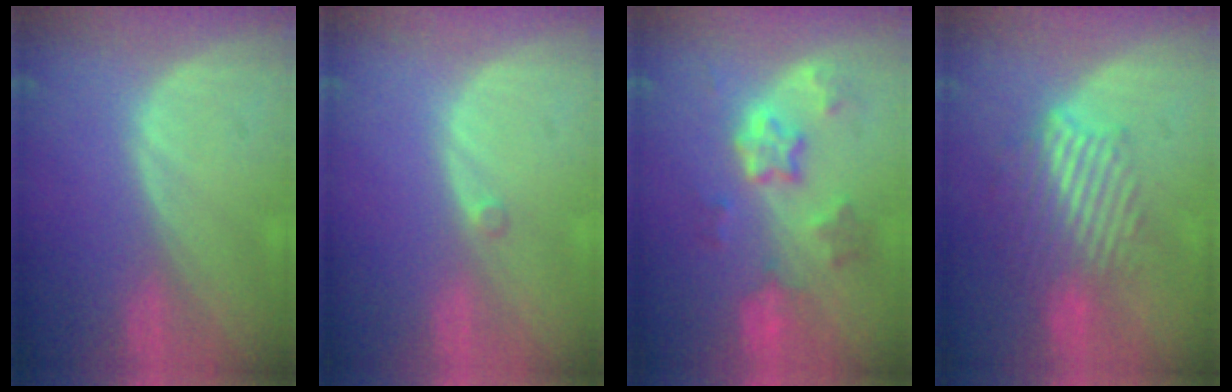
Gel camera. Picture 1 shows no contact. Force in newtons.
{"total": 0.6, "press": 0.6, "slide": 0.1}
{"total": 7.1, "press": 6.4, "slide": 3.2}
{"total": 9.5, "press": 8.1, "slide": 5.1}